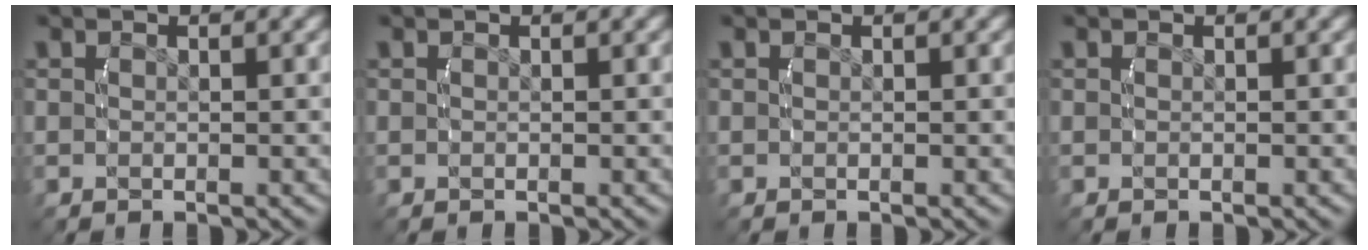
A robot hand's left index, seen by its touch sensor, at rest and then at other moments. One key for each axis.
{"total": 0.0}
{"total": 0.0}
{"total": 0.0}